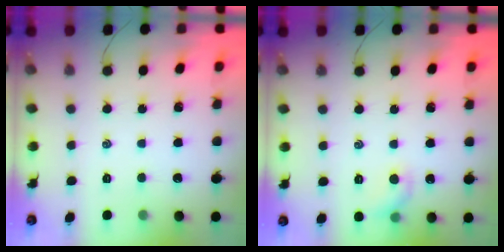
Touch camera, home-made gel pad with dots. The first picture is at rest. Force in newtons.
{"total": 6.6, "press": 6.5, "slide": 1.4}